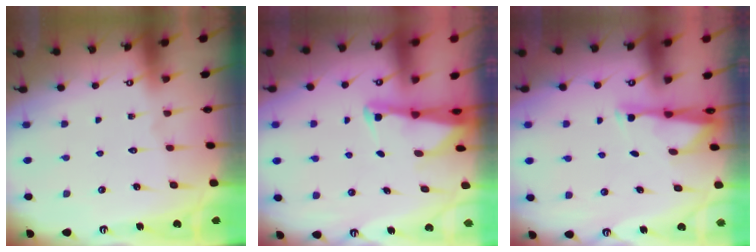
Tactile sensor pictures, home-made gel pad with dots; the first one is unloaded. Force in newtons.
{"total": 2.5, "press": 2.5, "slide": 0.2}
{"total": 2.9, "press": 2.8, "slide": 0.5}